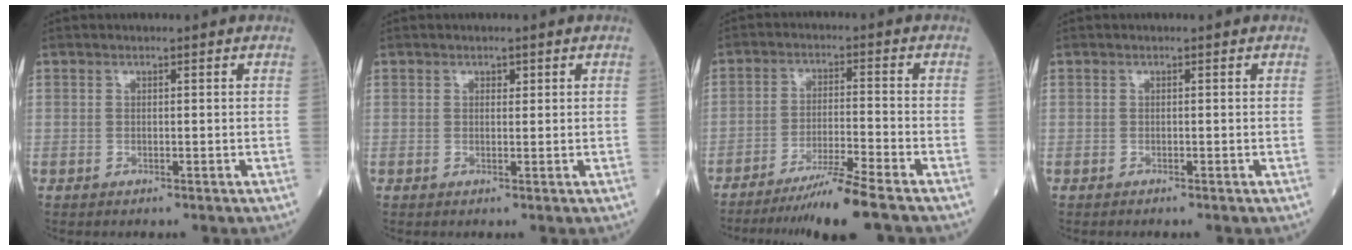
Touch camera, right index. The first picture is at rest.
{"total": 0.7, "force": [0.4, 0.5, 0.3], "torque": [-0.002, -0.001, 0.004]}
{"total": 8.1, "force": [-6.6, -1.7, 4.5], "torque": [-0.074, -0.030, -0.119]}
{"total": 0.0}